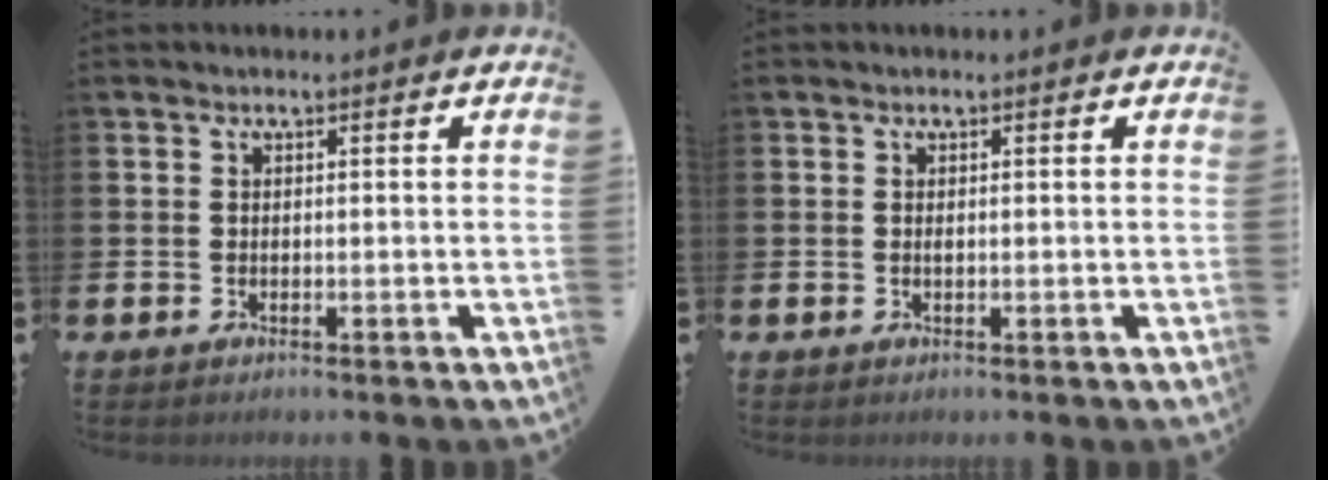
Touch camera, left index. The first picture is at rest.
{"total": 0.0}